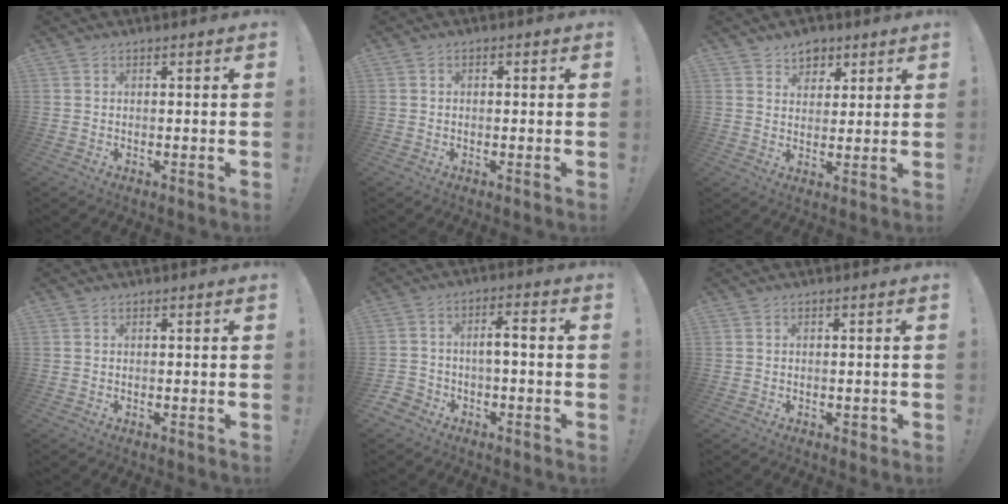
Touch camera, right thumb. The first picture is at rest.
{"total": 0.8, "force": [-0.4, 0.6, 0.4], "torque": [-0.007, 0.004, -0.007]}
{"total": 6.5, "force": [4.2, 4.8, 1.0], "torque": [-0.002, -0.032, 0.080]}
{"total": 0.0}
{"total": 4.7, "force": [-2.6, 2.5, 3.0], "torque": [-0.060, 0.007, -0.052]}
{"total": 1.3, "force": [-0.1, 1.0, 0.8], "torque": [-0.004, 0.000, -0.003]}